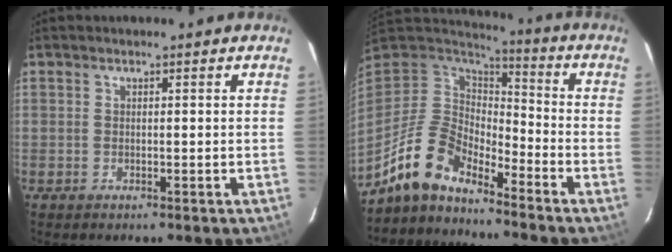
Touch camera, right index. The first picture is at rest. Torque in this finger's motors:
{"motor_torque": [1.01, -1.13, 0.12, -0.04]}